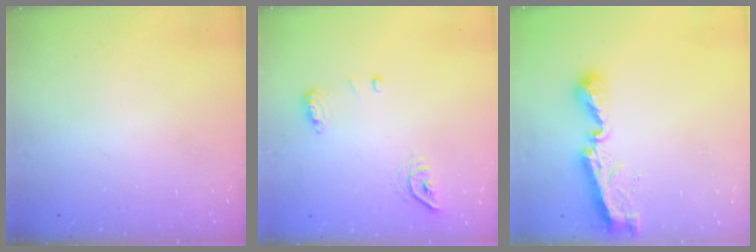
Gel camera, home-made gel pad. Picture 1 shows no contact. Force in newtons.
{"total": 7.9, "press": 7.8, "slide": 1.3}
{"total": 9.2, "press": 9.2, "slide": 0.6}